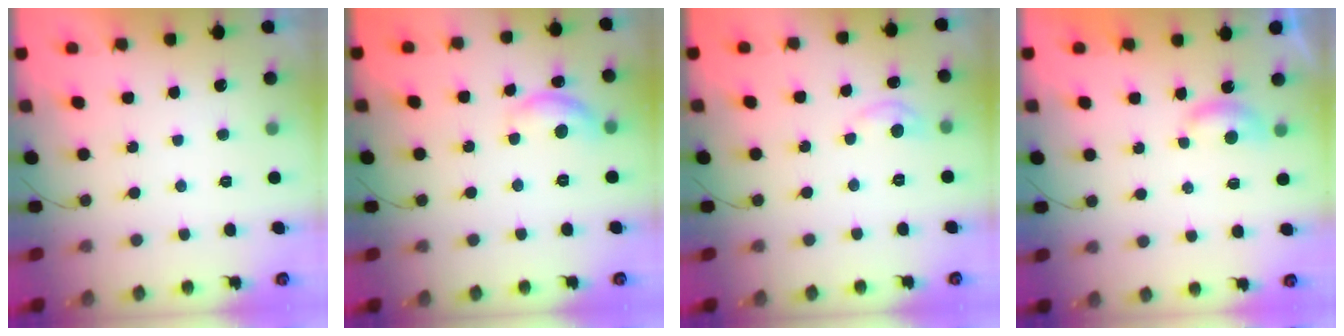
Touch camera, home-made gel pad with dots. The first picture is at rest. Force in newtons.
{"total": 10.1, "press": 10.0, "slide": 0.6}
{"total": 5.4, "press": 5.3, "slide": 0.8}
{"total": 4.0, "press": 3.9, "slide": 0.5}